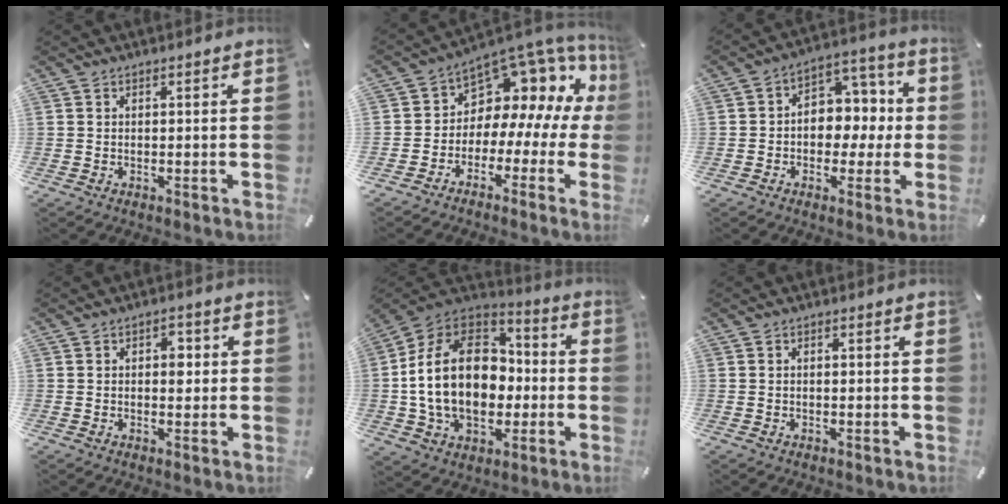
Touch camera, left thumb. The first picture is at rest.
{"total": 8.9, "force": [5.0, 6.6, 3.2], "torque": [-0.055, -0.067, 0.088]}
{"total": 8.6, "force": [-1.1, 7.6, 3.9], "torque": [-0.039, 0.005, -0.023]}
{"total": 3.3, "force": [0.3, 2.2, 2.5], "torque": [-0.026, 0.000, -0.004]}
{"total": 22.4, "force": [-1.1, 16.4, 15.2], "torque": [-0.310, 0.013, -0.014]}
{"total": 0.6, "force": [-0.2, 0.3, 0.4], "torque": [-0.008, 0.000, -0.005]}